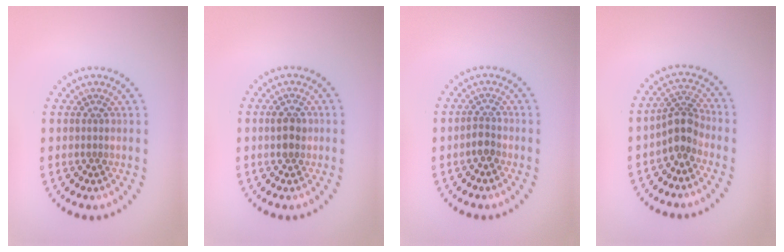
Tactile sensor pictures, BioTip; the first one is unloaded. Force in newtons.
{"total": 1.8, "press": 1.7, "slide": 0.2}
{"total": 1.5, "press": 1.2, "slide": 0.8}
{"total": 2.6, "press": 2.0, "slide": 1.8}